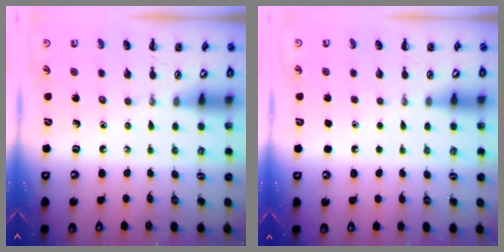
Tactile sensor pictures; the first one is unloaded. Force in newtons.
{"total": 1.7, "press": 1.7, "slide": 0.1}